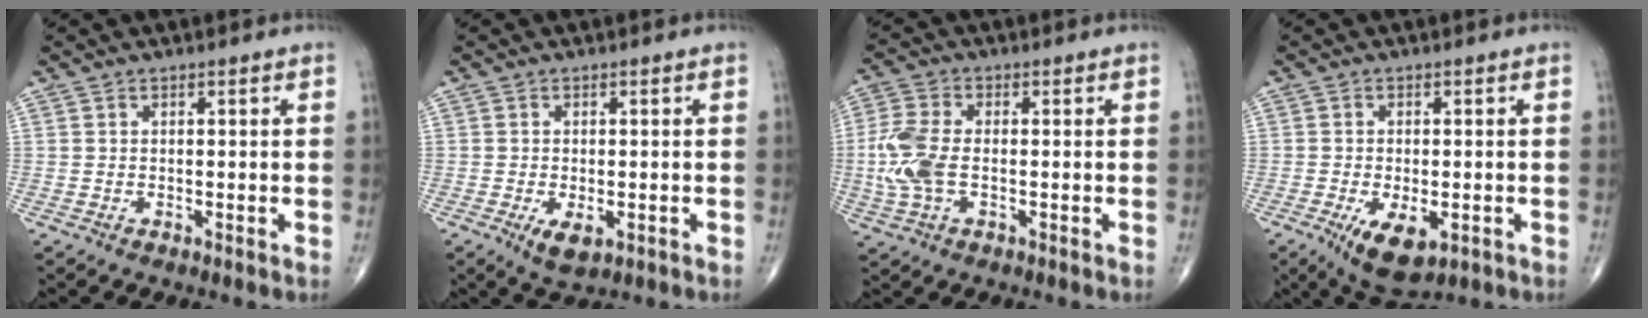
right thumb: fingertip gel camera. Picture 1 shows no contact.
{"total": 3.8, "force": [-1.4, 1.8, 3.0], "torque": [-0.052, -0.008, -0.017]}
{"total": 8.5, "force": [-1.1, 4.7, 7.0], "torque": [-0.177, 0.009, -0.025]}
{"total": 8.0, "force": [-3.1, 3.8, 6.3], "torque": [-0.101, -0.010, -0.040]}